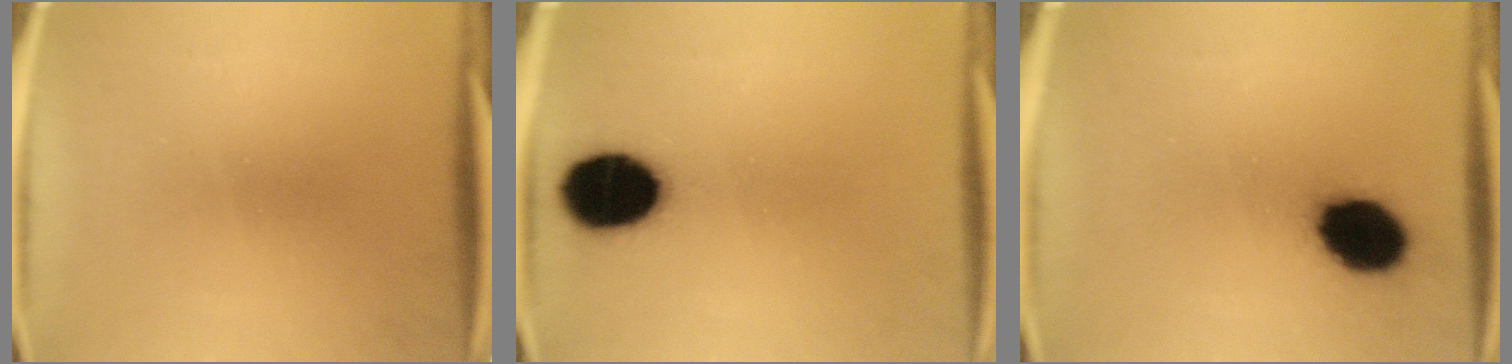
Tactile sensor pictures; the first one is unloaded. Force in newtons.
{"total": 14.8}
{"total": 12.5}